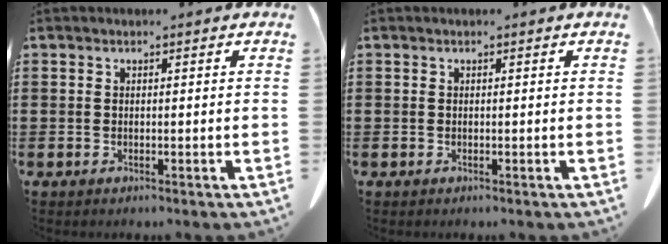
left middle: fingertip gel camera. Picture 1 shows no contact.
{"total": 0.0}